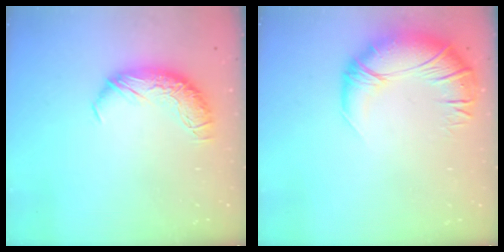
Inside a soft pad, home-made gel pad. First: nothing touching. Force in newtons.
{"total": 3.9, "press": 2.0, "slide": 3.3}